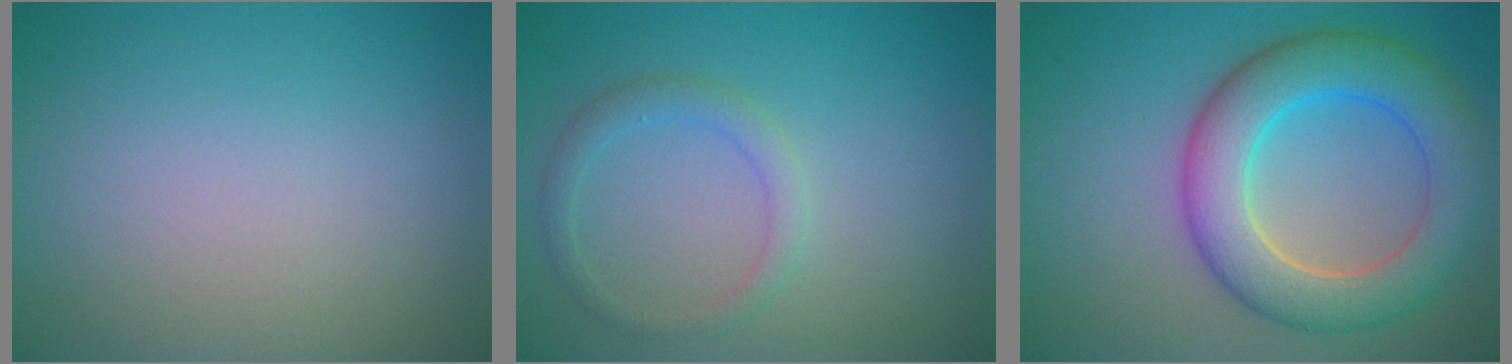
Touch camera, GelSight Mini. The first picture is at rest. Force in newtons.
{"total": 1.9, "press": 1.9, "slide": 0.1}
{"total": 7.9, "press": 7.9, "slide": 0.5}